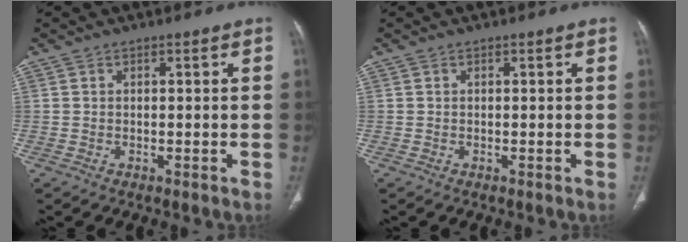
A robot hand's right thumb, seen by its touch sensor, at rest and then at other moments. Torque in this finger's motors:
{"motor_torque": [0.10, 0.03, 0.13, -0.07, 0.01]}